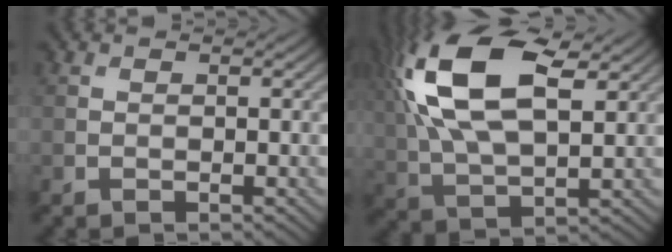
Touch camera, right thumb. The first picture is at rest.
{"total": 17.3, "force": [6.1, 8.5, 13.7], "torque": [-0.302, 0.027, 0.099]}